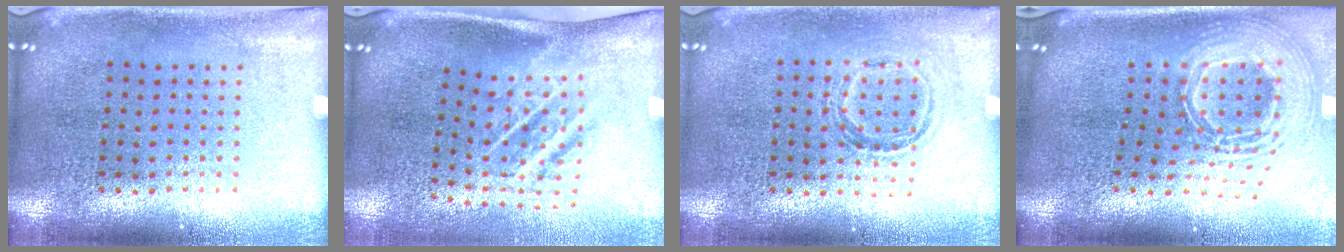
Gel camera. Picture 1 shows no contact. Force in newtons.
{"total": 1.8, "press": 1.1, "slide": 1.4}
{"total": 1.1, "press": 0.9, "slide": 0.6}
{"total": 2.8, "press": 1.9, "slide": 2.0}